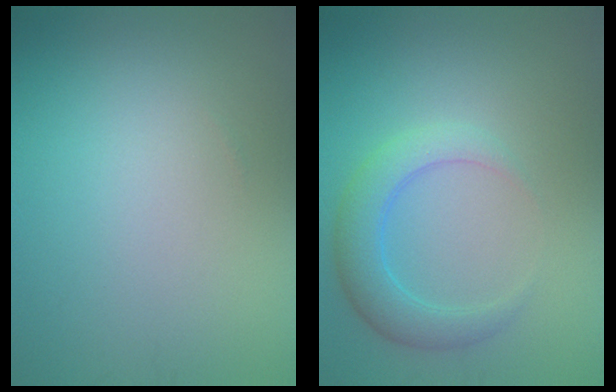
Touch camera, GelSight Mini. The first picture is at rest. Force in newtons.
{"total": 3.6, "press": 3.6, "slide": 0.2}